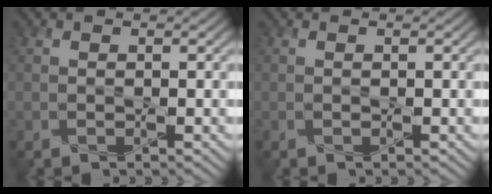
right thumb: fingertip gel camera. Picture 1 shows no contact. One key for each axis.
{"total": 0.0}